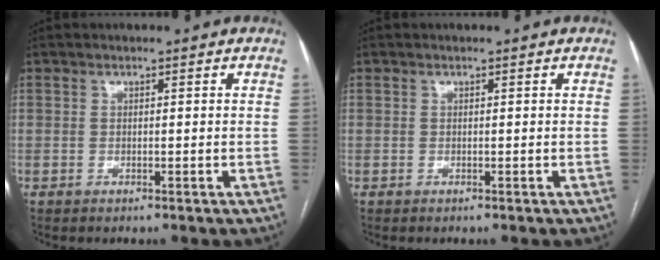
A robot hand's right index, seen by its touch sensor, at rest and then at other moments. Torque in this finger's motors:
{"motor_torque": [0.00, 0.00, 0.00, 0.00]}